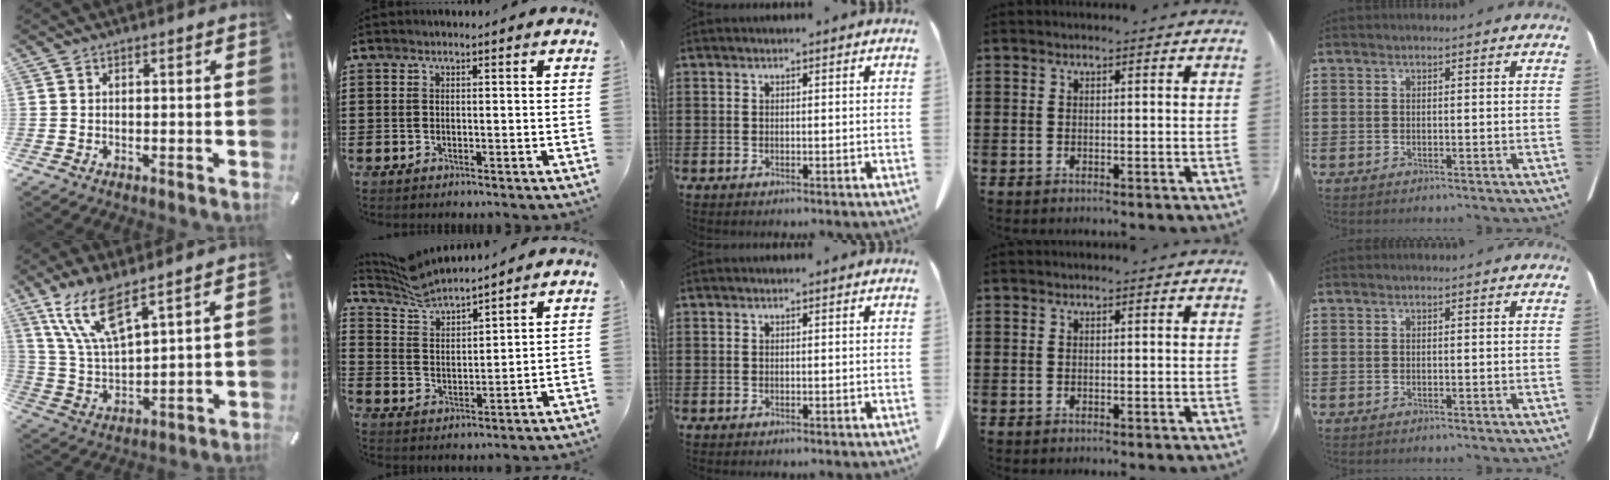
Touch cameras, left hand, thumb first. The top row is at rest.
{"thumb": {"total": 13.1, "force": [9.0, 3.9, 8.7], "torque": [-0.211, -0.036, 0.159]}, "index": {"total": 5.6, "force": [5.5, 0.7, 1.1], "torque": [-0.047, -0.024, 0.097]}}